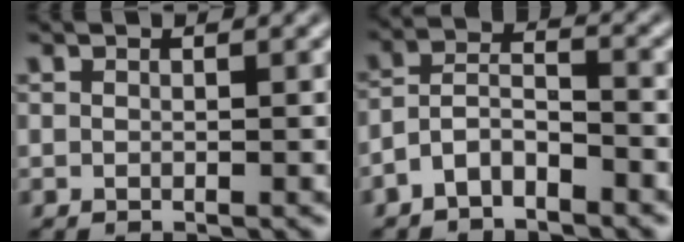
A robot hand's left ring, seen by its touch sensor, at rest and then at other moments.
{"total": 3.6, "force": [-2.4, 1.5, 2.2], "torque": [-0.041, 0.012, -0.052]}